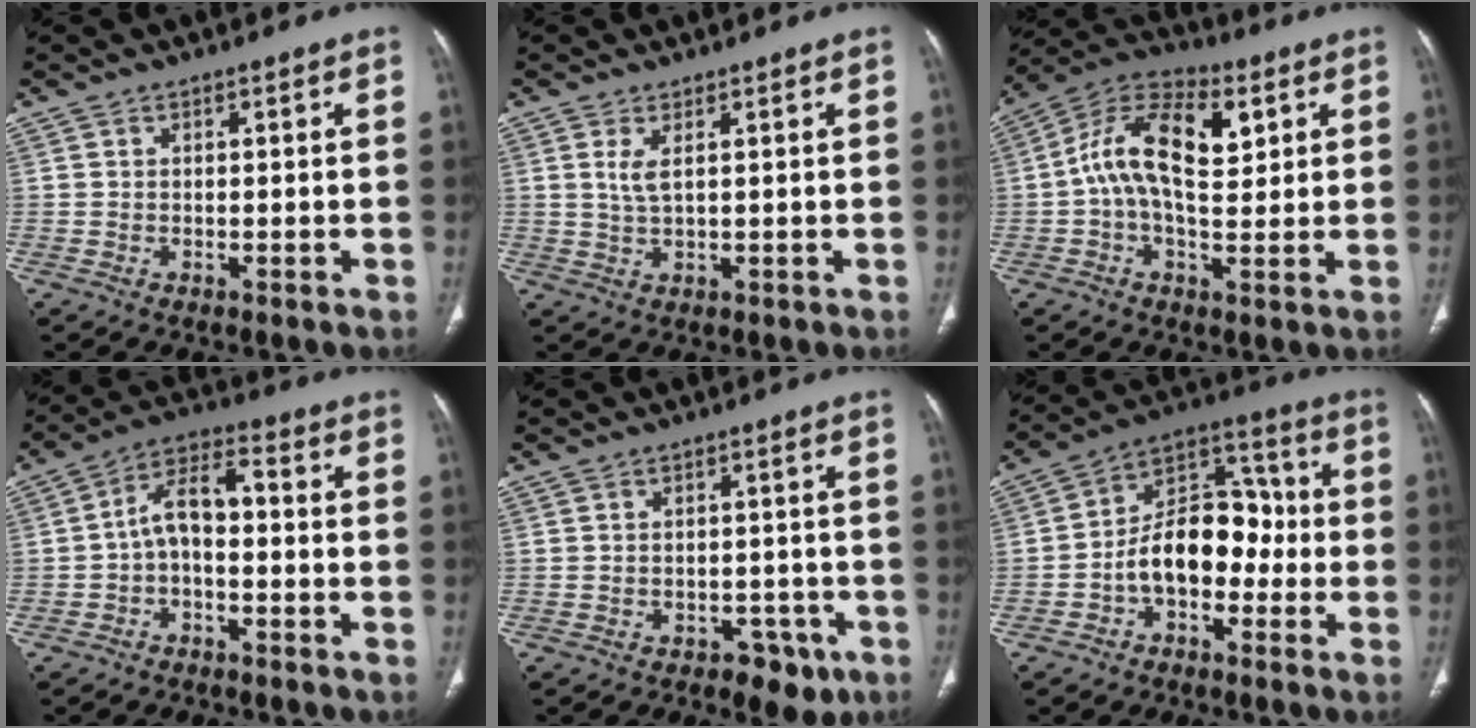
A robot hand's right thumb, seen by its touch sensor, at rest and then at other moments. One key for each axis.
{"total": 2.8, "fx": 1.0, "fy": 0.8, "fz": 2.5, "tx": -0.061, "ty": -0.006, "tz": 0.027}
{"total": 15.6, "fx": 3.3, "fy": 8.2, "fz": 12.8, "tx": -0.208, "ty": 0.020, "tz": 0.049}
{"total": 7.7, "fx": -1.2, "fy": 4.0, "fz": 6.5, "tx": -0.113, "ty": 0.042, "tz": -0.034}
{"total": 5.9, "fx": -3.5, "fy": 3.6, "fz": 3.1, "tx": -0.017, "ty": 0.023, "tz": -0.044}
{"total": 13.6, "fx": -3.2, "fy": 8.9, "fz": 9.8, "tx": -0.130, "ty": 0.054, "tz": -0.065}